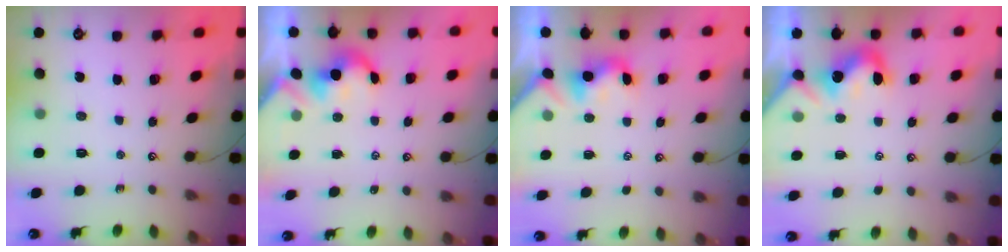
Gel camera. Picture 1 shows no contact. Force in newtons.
{"total": 2.2, "press": 2.2, "slide": 0.4}
{"total": 1.9, "press": 1.8, "slide": 0.6}
{"total": 0.0}